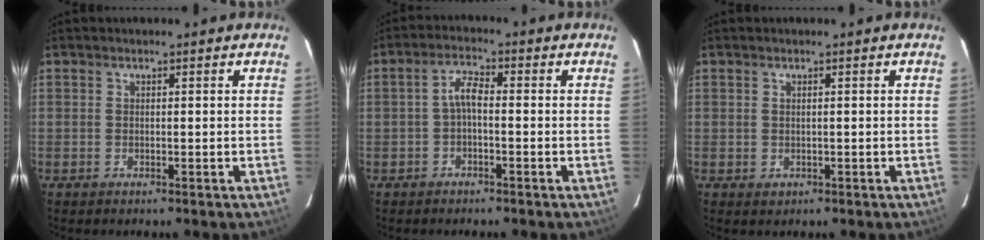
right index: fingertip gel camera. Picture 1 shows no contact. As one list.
[{"total": 3.1, "force": [-1.0, 1.0, 2.7], "torque": [-0.059, 0.012, -0.021]}, {"total": 1.0, "force": [0.1, 1.0, 0.1], "torque": [0.004, 0.001, 0.002]}]